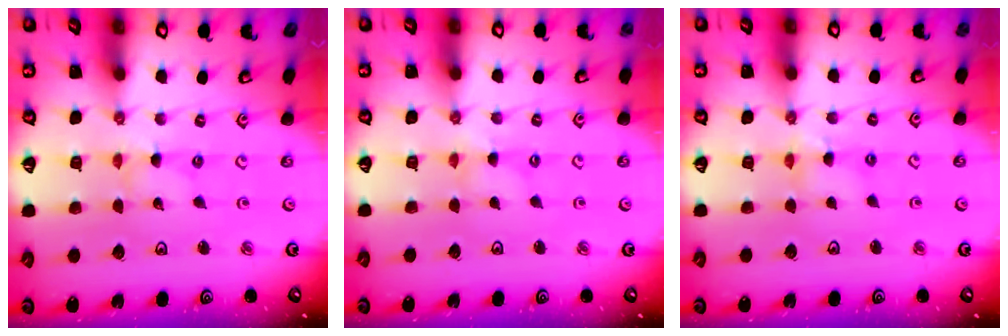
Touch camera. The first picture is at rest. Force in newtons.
{"total": 0.0}
{"total": 4.0, "press": 4.0, "slide": 0.4}